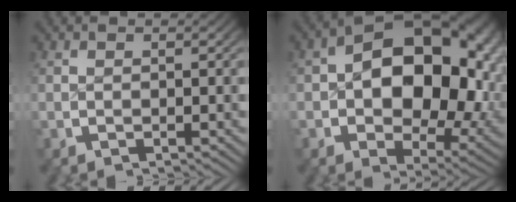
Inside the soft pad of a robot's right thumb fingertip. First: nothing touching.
{"total": 15.6, "force": [0.8, 10.0, 12.0], "torque": [-0.195, -0.037, 0.026]}